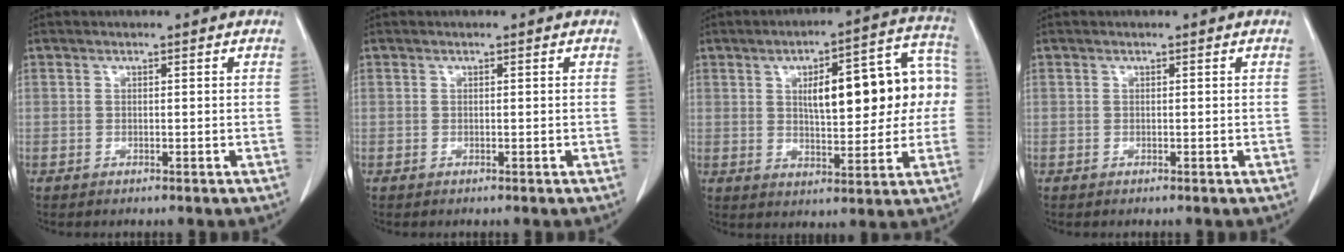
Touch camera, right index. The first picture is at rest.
{"total": 0.0}
{"total": 16.3, "force": [2.1, 5.2, 15.3], "torque": [-0.198, 0.045, 0.035]}
{"total": 0.0}